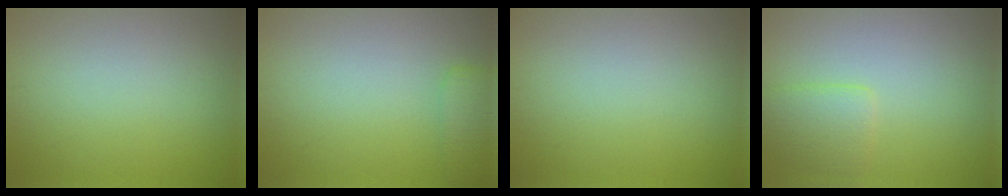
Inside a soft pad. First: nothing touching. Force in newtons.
{"total": 2.3, "press": 2.3, "slide": 0.2}
{"total": 0.0}
{"total": 2.3, "press": 2.3, "slide": 0.1}